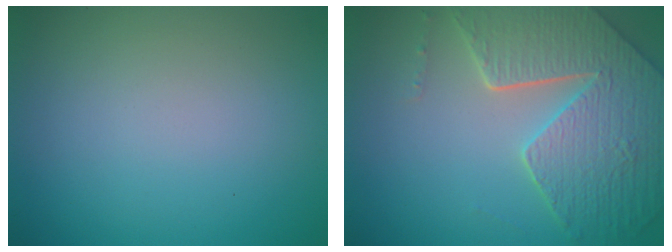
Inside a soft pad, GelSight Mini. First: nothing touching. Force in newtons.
{"total": 7.8, "press": 5.8, "slide": 5.3}